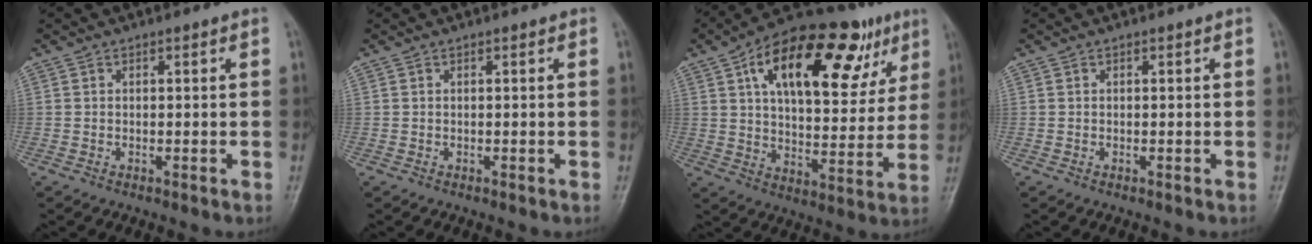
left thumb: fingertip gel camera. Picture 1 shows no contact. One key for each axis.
{"total": 0.0}
{"total": 25.9, "fx": 11.6, "fy": 12.3, "fz": 19.6, "tx": -0.256, "ty": 0.006, "tz": 0.177}
{"total": 0.0}